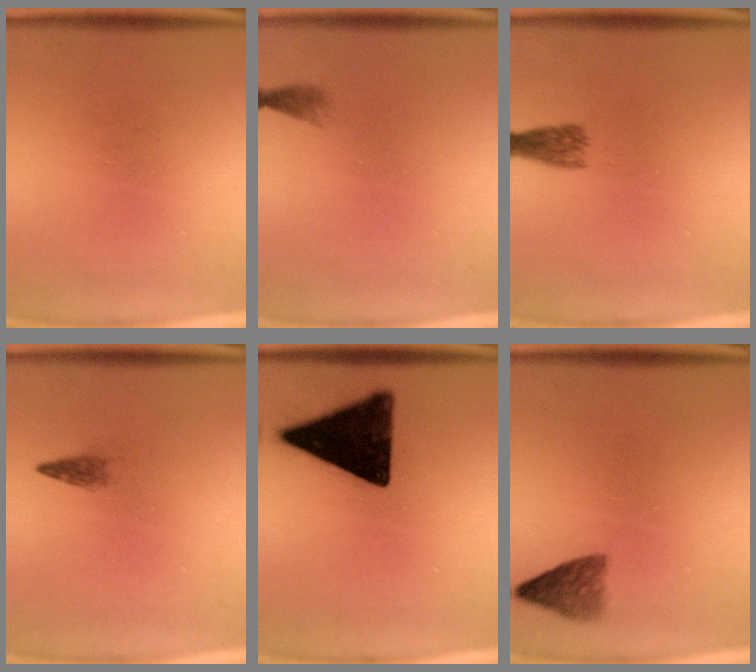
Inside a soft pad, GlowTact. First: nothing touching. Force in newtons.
{"total": 1.0}
{"total": 2.7}
{"total": 1.3}
{"total": 16.3}
{"total": 2.6}